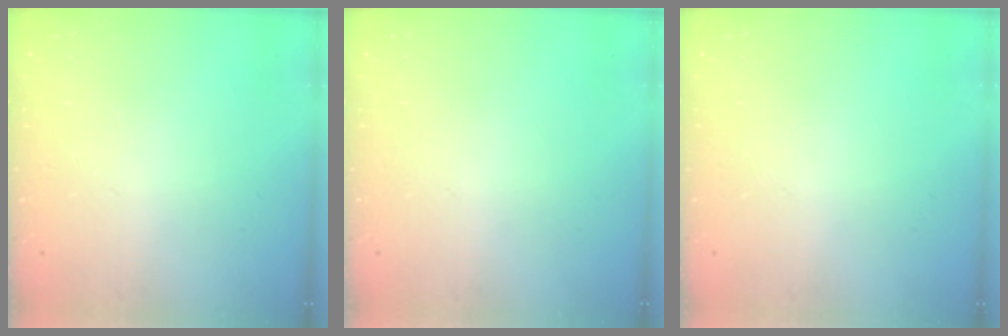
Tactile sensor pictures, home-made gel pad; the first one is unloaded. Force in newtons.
{"total": 0.0}
{"total": 0.0}